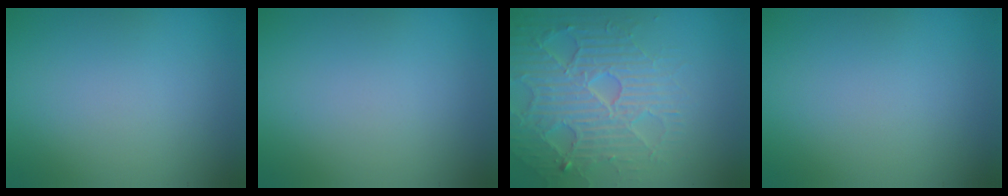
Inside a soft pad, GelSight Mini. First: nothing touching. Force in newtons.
{"total": 0.0}
{"total": 4.9, "press": 4.8, "slide": 1.0}
{"total": 0.0}